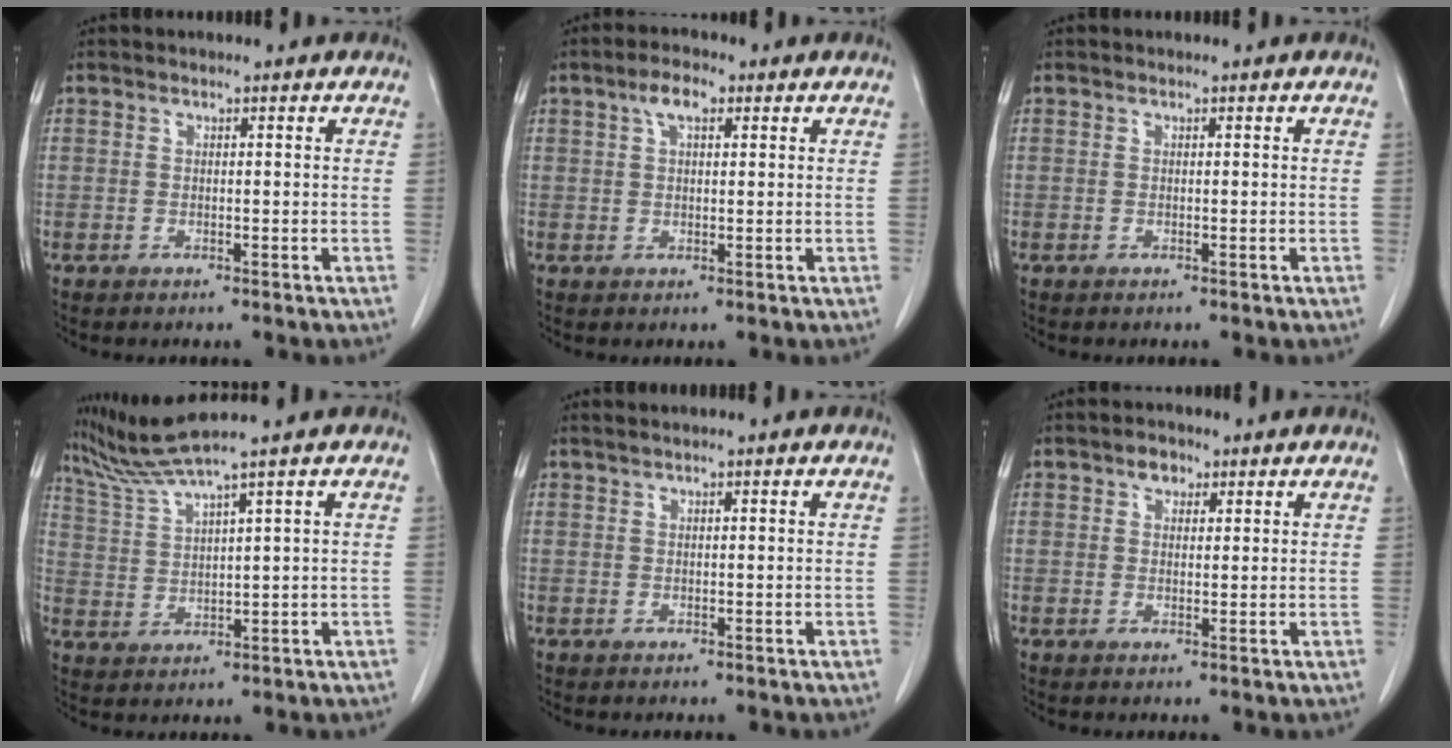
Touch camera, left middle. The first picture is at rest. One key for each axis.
{"total": 3.7, "fx": 1.8, "fy": 1.4, "fz": 2.9, "tx": -0.059, "ty": 0.013, "tz": 0.031}
{"total": 0.0}
{"total": 5.6, "fx": 4.8, "fy": -2.4, "fz": 1.7, "tx": -0.051, "ty": -0.006, "tz": 0.107}
{"total": 0.8, "fx": 0.7, "fy": -0.2, "fz": 0.4, "tx": -0.012, "ty": 0.006, "tz": 0.018}
{"total": 2.2, "fx": 1.3, "fy": 1.4, "fz": 1.0, "tx": -0.018, "ty": 0.005, "tz": 0.019}